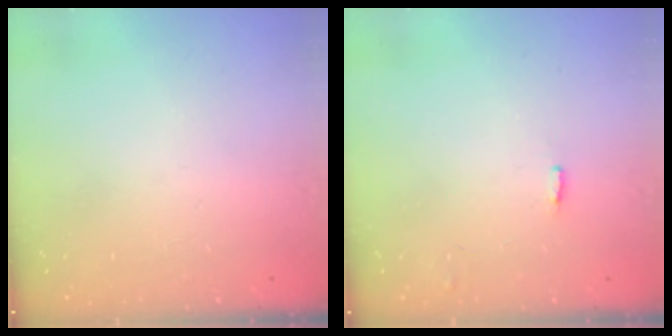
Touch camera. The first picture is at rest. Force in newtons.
{"total": 1.3, "press": 1.3, "slide": 0.2}